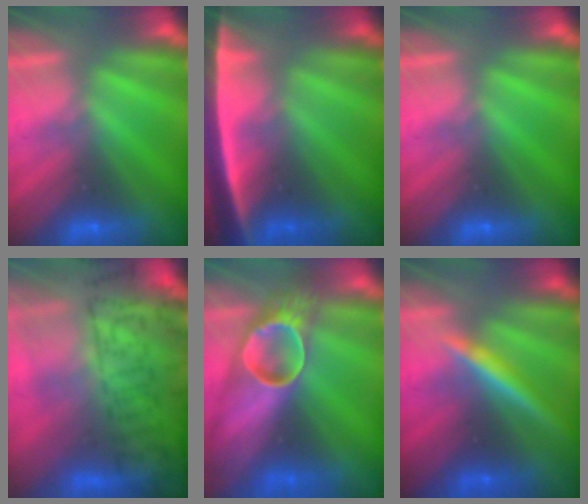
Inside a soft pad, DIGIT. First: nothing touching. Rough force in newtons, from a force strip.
{"total": 11.3}
{"total": 0.0}
{"total": 5.8}
{"total": 6.9}
{"total": 4.8}